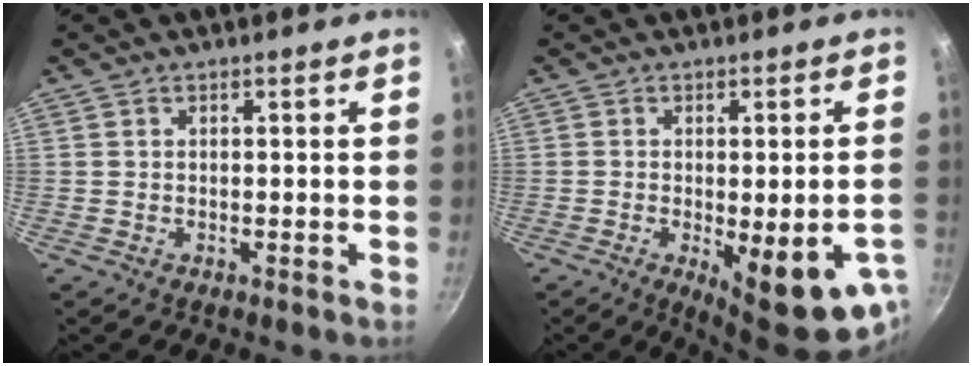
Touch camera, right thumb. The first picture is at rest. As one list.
[{"total": 16.0, "force": [-5.3, 4.8, 14.3], "torque": [-0.159, -0.013, -0.054]}]